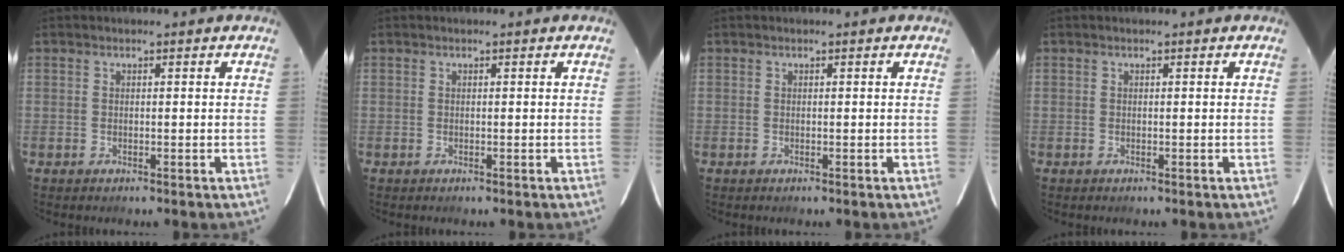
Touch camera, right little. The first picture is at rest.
{"total": 0.0}
{"total": 0.0}
{"total": 0.0}